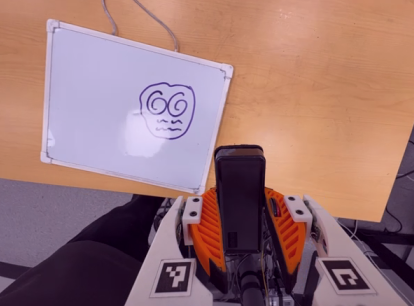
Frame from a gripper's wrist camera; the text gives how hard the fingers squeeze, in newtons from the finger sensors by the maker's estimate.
{"total": 4.9, "left": 3.7, "right": 6.2}